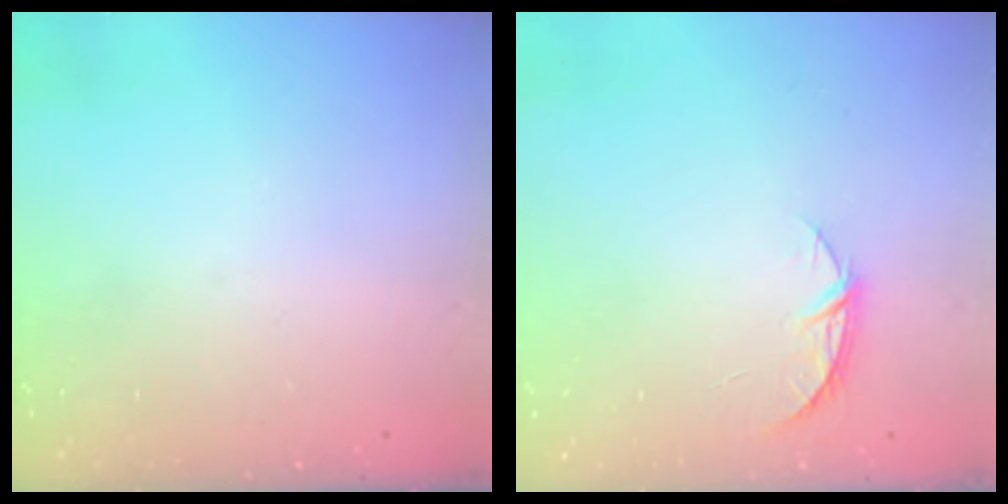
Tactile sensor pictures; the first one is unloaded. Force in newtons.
{"total": 4.6, "press": 4.6, "slide": 0.5}